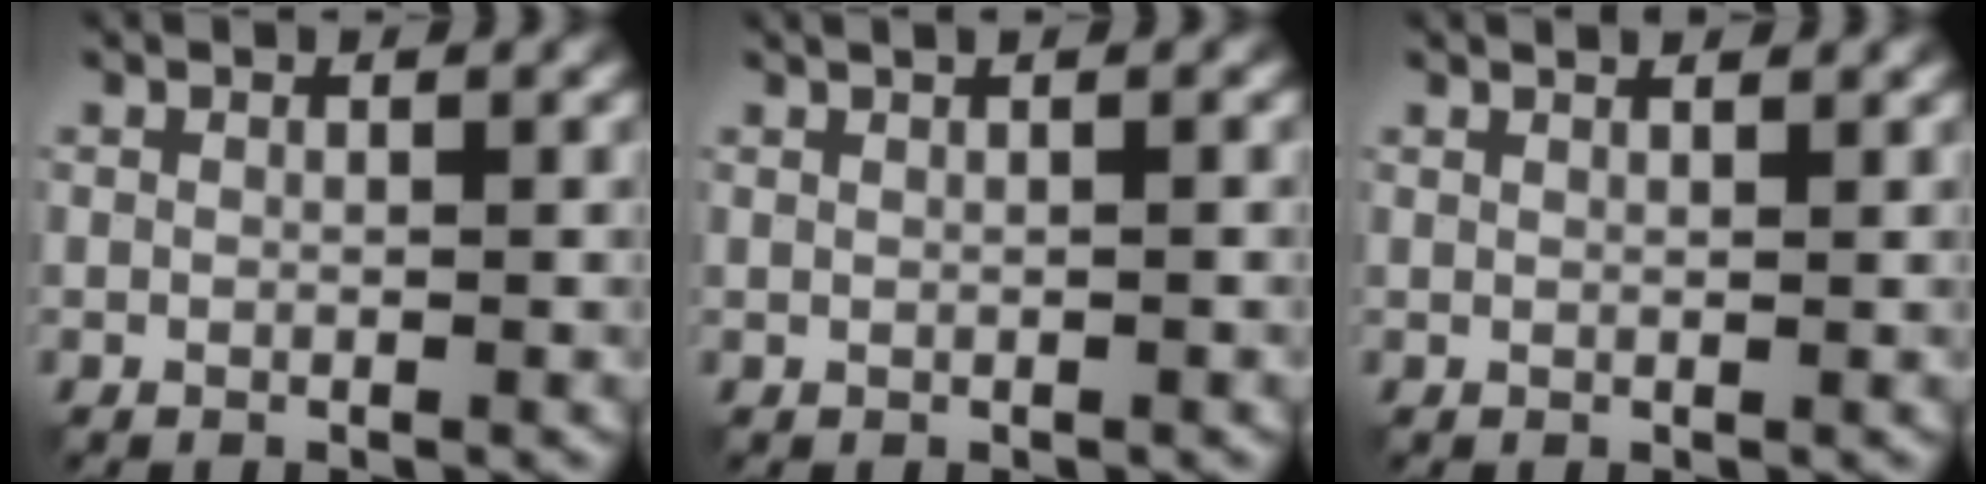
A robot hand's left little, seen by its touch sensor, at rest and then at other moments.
{"total": 2.8, "force": [1.4, 1.3, 2.0], "torque": [-0.019, 0.021, 0.004]}
{"total": 2.6, "force": [1.8, 1.0, 1.5], "torque": [-0.004, 0.018, -0.001]}